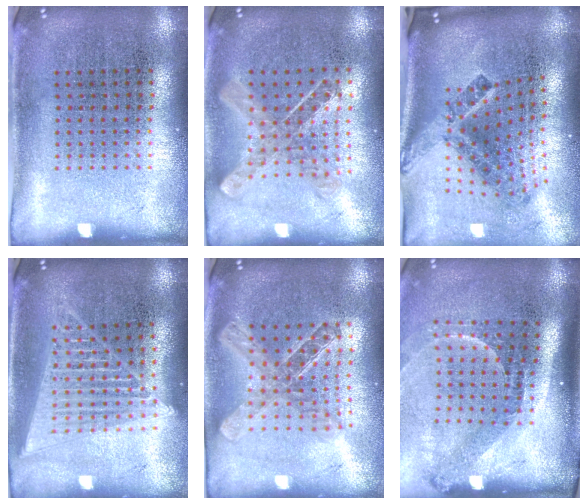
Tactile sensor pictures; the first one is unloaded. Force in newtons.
{"total": 0.9, "press": 0.9, "slide": 0.1}
{"total": 3.0, "press": 1.7, "slide": 2.4}
{"total": 1.8, "press": 1.6, "slide": 0.8}
{"total": 2.1, "press": 1.7, "slide": 1.2}
{"total": 2.2, "press": 1.6, "slide": 1.6}